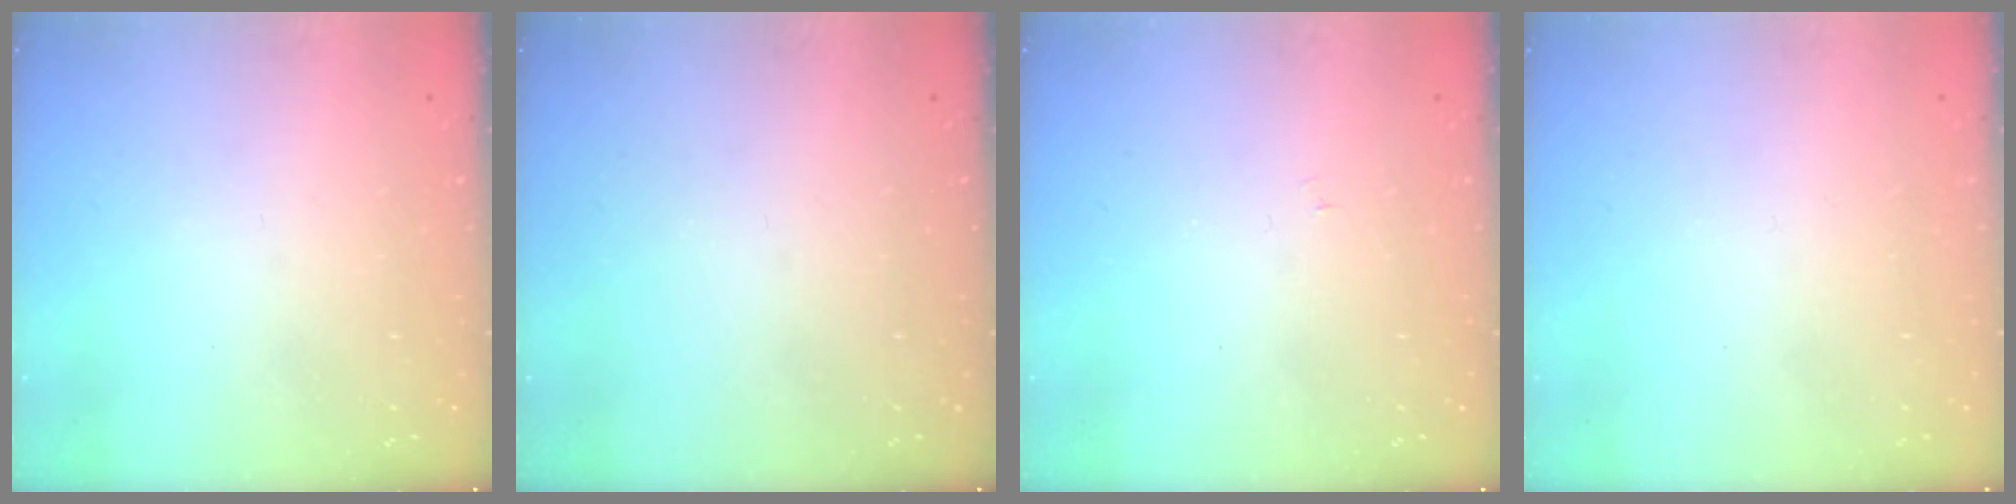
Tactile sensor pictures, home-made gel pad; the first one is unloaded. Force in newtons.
{"total": 0.0}
{"total": 3.0, "press": 3.0, "slide": 0.3}
{"total": 1.7, "press": 1.6, "slide": 0.1}